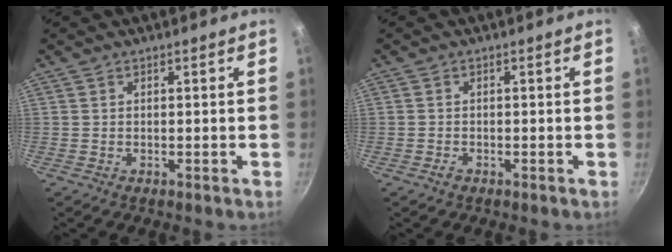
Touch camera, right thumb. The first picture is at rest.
{"total": 1.1, "force": [-0.8, 0.7, 0.5], "torque": [-0.010, 0.004, -0.015]}